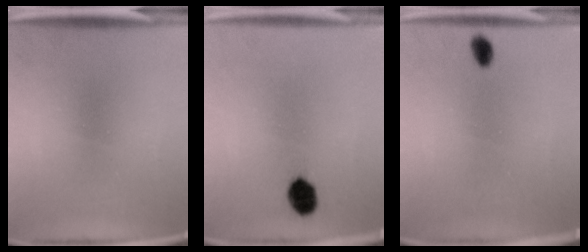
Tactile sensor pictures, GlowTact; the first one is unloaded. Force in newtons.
{"total": 5.6}
{"total": 2.1}